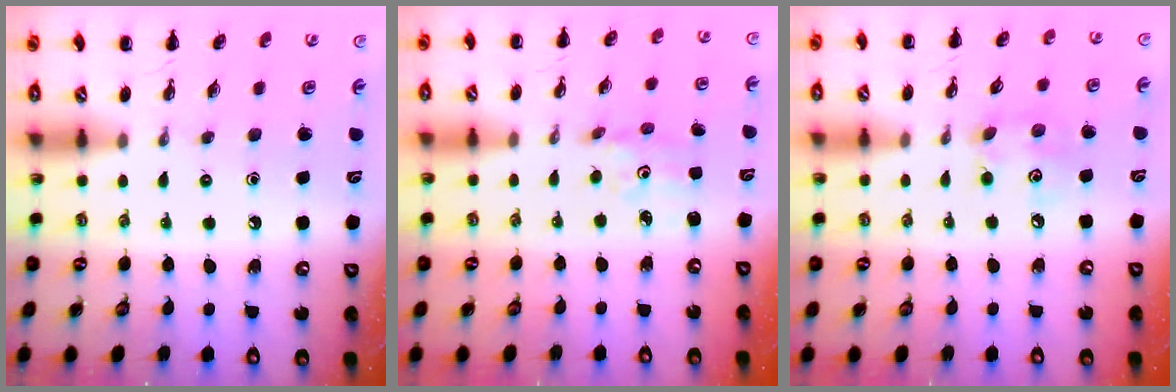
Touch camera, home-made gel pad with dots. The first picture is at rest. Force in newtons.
{"total": 1.6, "press": 1.6, "slide": 0.4}
{"total": 4.2, "press": 4.1, "slide": 0.5}